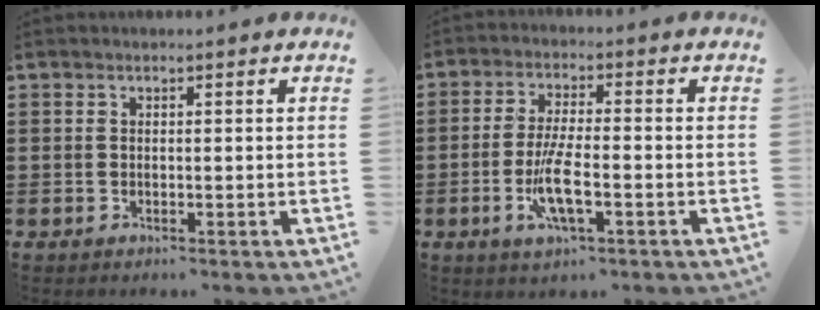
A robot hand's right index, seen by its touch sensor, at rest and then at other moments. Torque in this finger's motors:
{"motor_torque": [1.08, 1.06, 0.34, 0.13]}